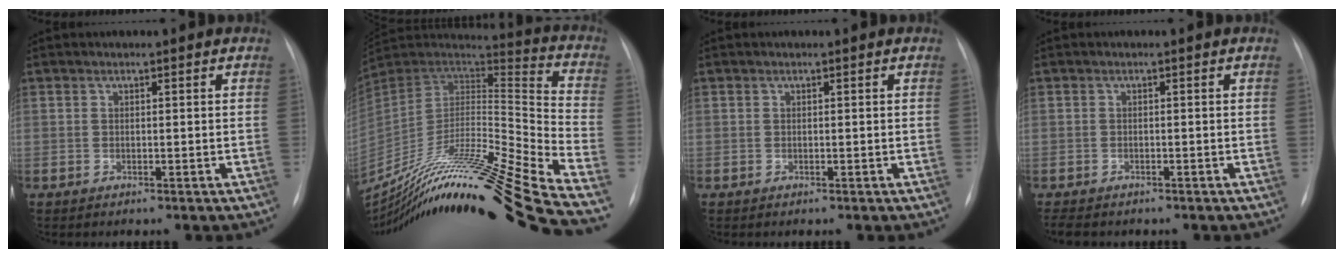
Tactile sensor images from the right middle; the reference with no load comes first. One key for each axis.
{"total": 30.5, "fx": -24.4, "fy": -2.3, "fz": 18.2, "tx": -0.261, "ty": -0.036, "tz": -0.411}
{"total": 0.0}
{"total": 4.0, "fx": -3.3, "fy": 1.6, "fz": 1.6, "tx": -0.027, "ty": -0.008, "tz": -0.043}